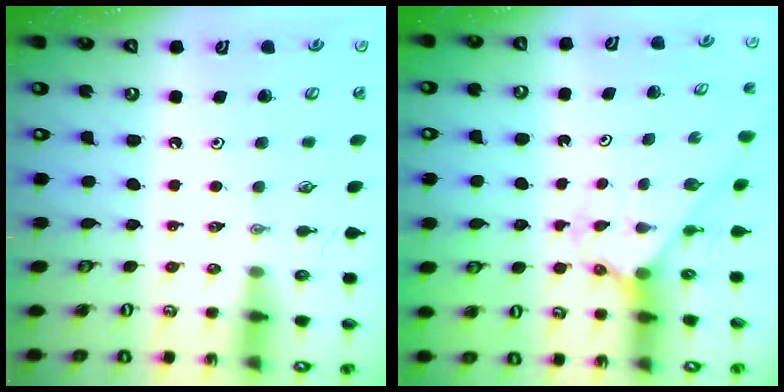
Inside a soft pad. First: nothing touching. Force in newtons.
{"total": 2.4, "press": 2.4, "slide": 0.3}